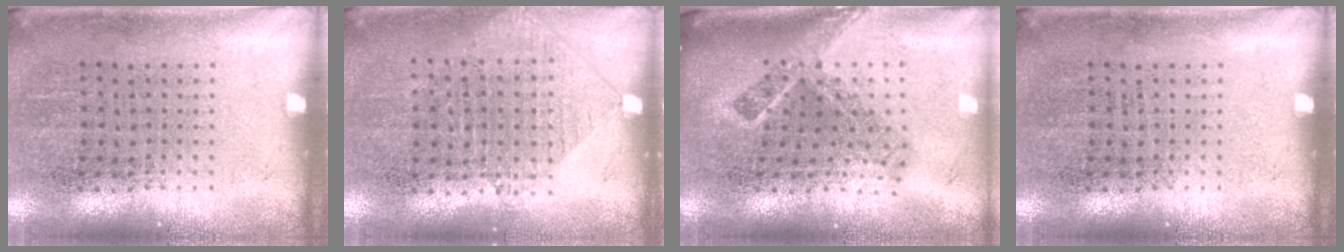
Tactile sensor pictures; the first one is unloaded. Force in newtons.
{"total": 1.0, "press": 0.9, "slide": 0.3}
{"total": 2.2, "press": 1.5, "slide": 1.6}
{"total": 0.0}